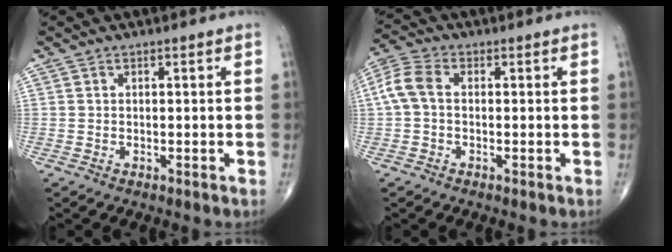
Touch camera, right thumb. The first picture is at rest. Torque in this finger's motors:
{"motor_torque": [0.05, 0.08, 0.07, -0.07, 0.13]}